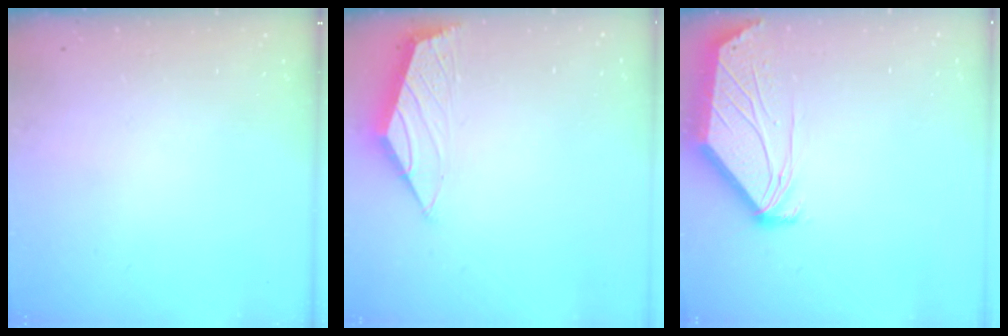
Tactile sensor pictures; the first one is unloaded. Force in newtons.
{"total": 1.5, "press": 1.4, "slide": 0.5}
{"total": 1.6, "press": 1.5, "slide": 0.5}